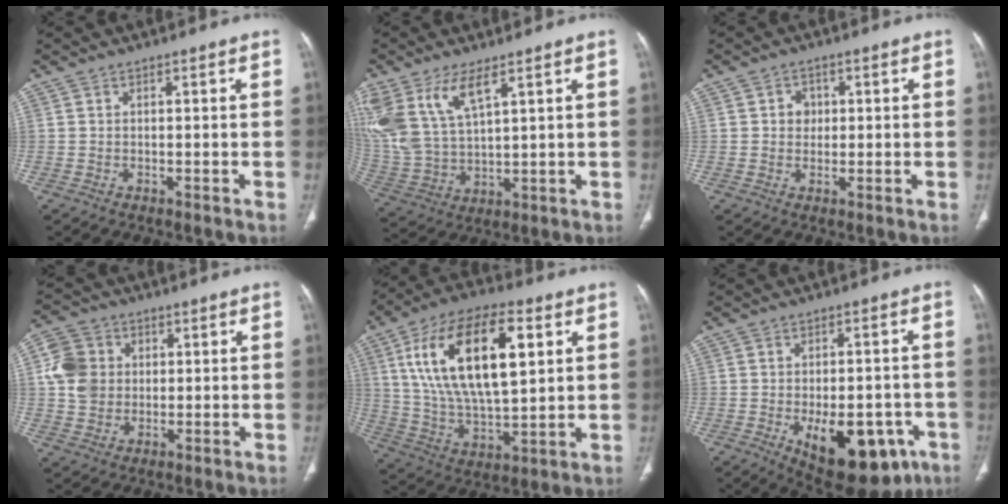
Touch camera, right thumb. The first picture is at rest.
{"total": 15.9, "force": [8.1, 7.6, 11.4], "torque": [-0.253, -0.021, 0.175]}
{"total": 2.8, "force": [0.5, 2.5, 1.2], "torque": [0.000, 0.002, 0.005]}
{"total": 9.1, "force": [1.2, 7.9, 4.2], "torque": [-0.065, 0.005, 0.019]}
{"total": 23.3, "force": [7.1, 10.6, 19.5], "torque": [-0.343, -0.009, 0.125]}
{"total": 17.9, "force": [-7.0, 9.3, 13.6], "torque": [-0.155, 0.015, -0.075]}